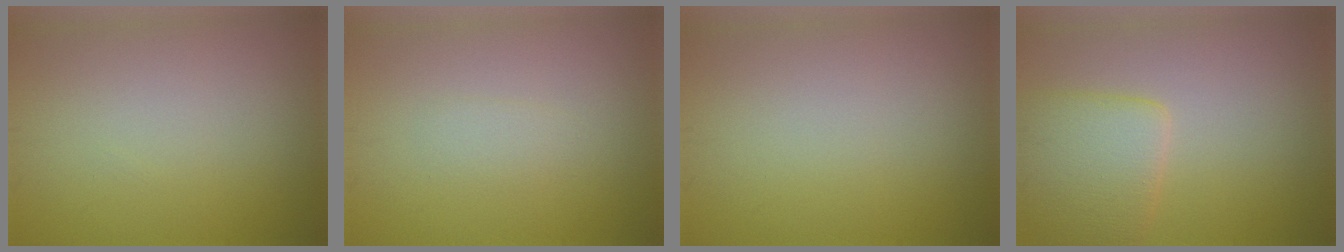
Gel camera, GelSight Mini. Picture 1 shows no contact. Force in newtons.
{"total": 1.0, "press": 1.0, "slide": 0.1}
{"total": 0.0}
{"total": 4.4, "press": 4.4, "slide": 0.4}